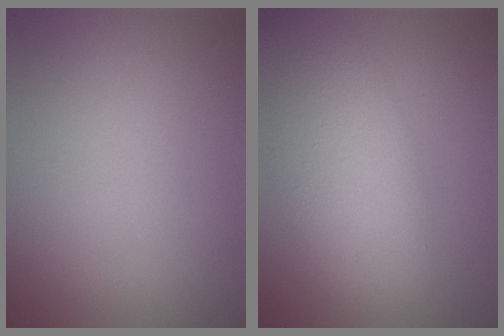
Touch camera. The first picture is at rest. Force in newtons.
{"total": 7.7, "press": 7.7, "slide": 0.2}